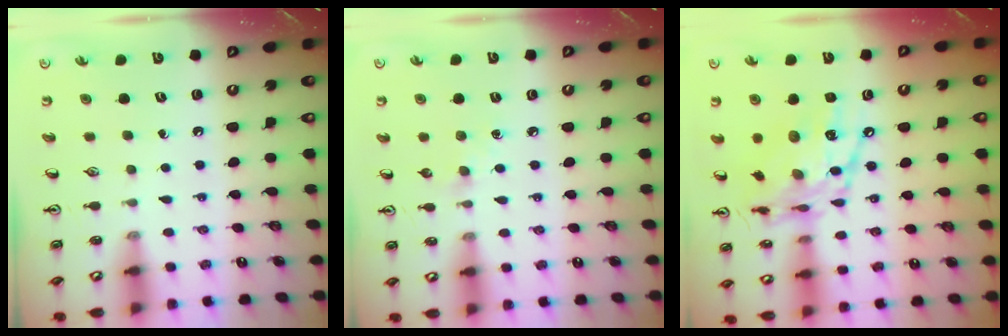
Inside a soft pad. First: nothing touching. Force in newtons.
{"total": 4.4, "press": 4.4, "slide": 0.6}
{"total": 17.1, "press": 17.1, "slide": 1.4}